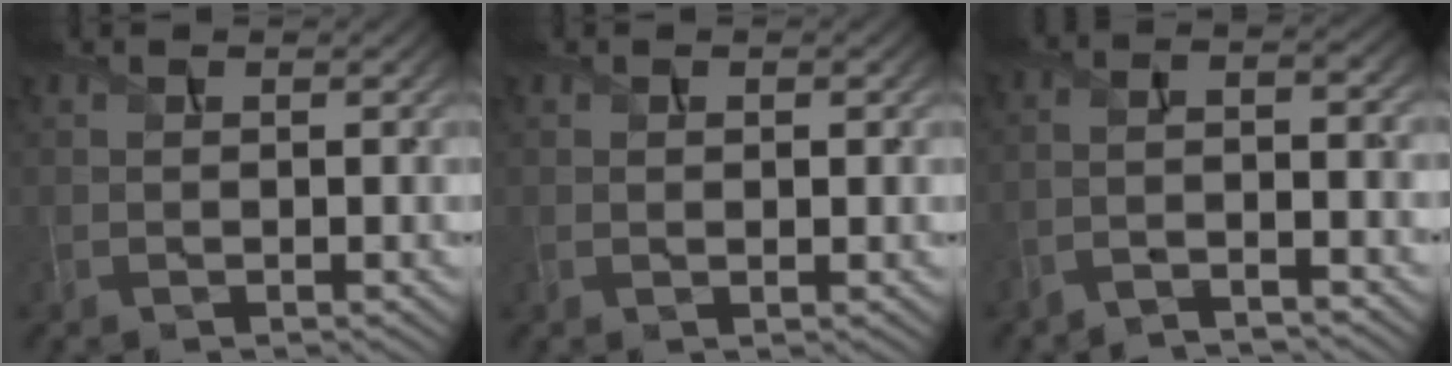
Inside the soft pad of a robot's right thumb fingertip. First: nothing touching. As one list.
[{"total": 1.1, "force": [0.1, 0.5, 0.9], "torque": [-0.015, -0.004, 0.004]}, {"total": 5.6, "force": [-4.1, 0.8, 3.8], "torque": [-0.062, 0.009, -0.081]}]